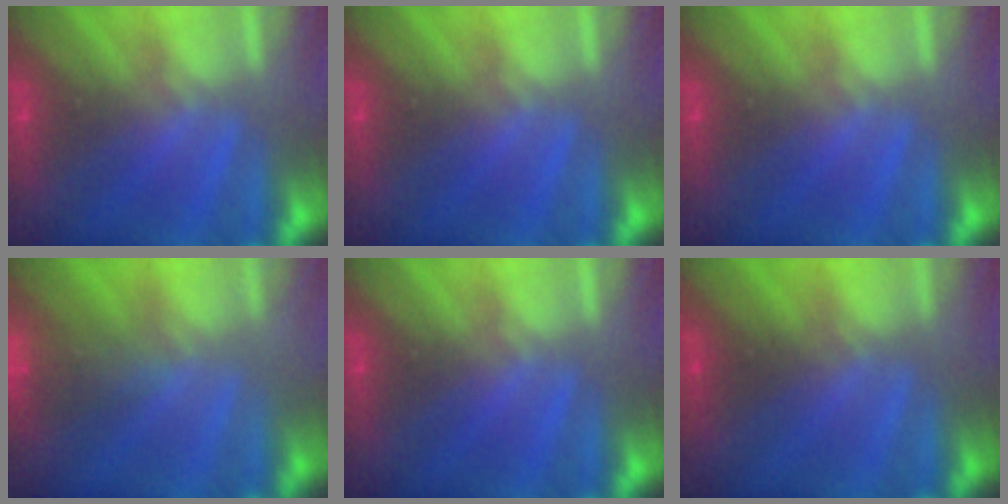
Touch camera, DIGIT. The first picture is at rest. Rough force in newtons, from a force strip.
{"total": 0.0}
{"total": 0.0}
{"total": 8.5}
{"total": 0.0}
{"total": 2.2}